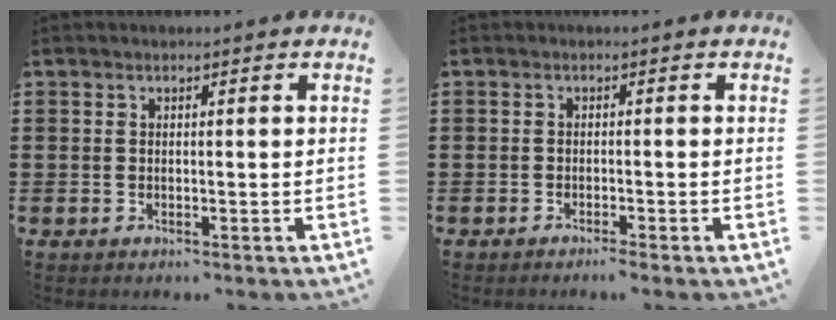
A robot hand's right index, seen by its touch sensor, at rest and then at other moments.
{"total": 1.1, "force": [-1.0, -0.1, 0.5], "torque": [-0.009, -0.001, -0.020]}